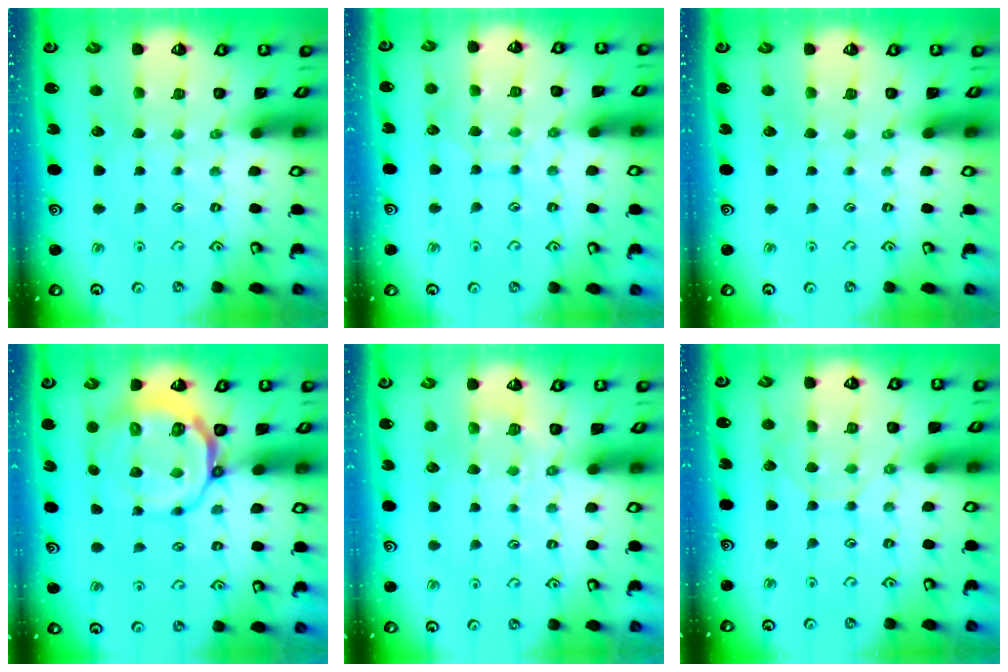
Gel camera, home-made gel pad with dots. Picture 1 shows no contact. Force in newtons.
{"total": 7.0, "press": 7.0, "slide": 0.6}
{"total": 0.0}
{"total": 9.5, "press": 9.0, "slide": 3.0}
{"total": 2.8, "press": 2.5, "slide": 1.3}
{"total": 2.8, "press": 2.8, "slide": 0.4}